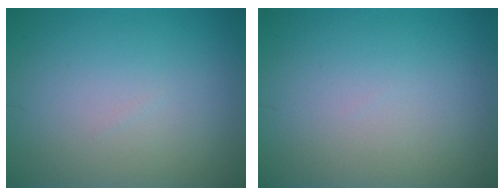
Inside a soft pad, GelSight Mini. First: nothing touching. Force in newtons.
{"total": 0.0}